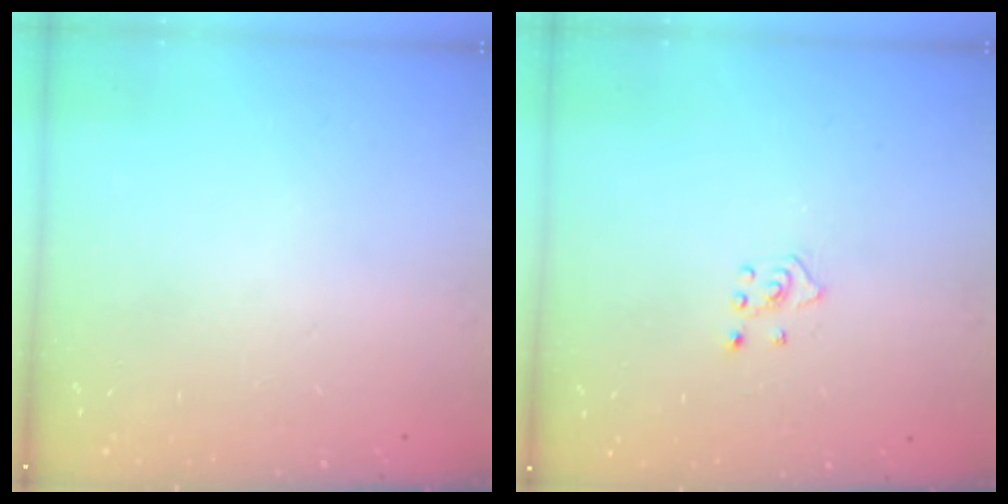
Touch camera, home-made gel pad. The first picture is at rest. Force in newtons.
{"total": 2.4, "press": 2.4, "slide": 0.5}